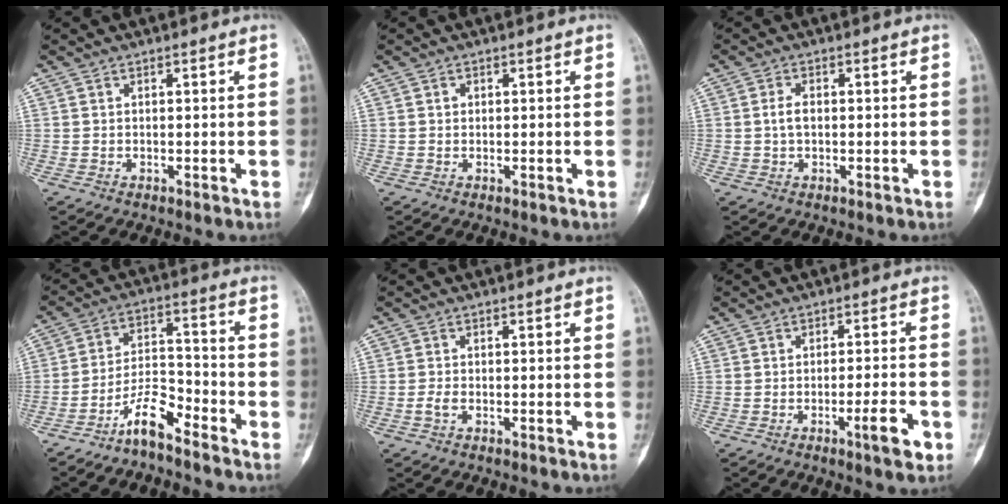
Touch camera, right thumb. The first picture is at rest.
{"total": 0.7, "force": [0.1, 0.7, 0.3], "torque": [0.000, 0.002, 0.001]}
{"total": 2.5, "force": [0.0, 1.4, 2.0], "torque": [-0.040, 0.006, -0.003]}
{"total": 7.8, "force": [-6.0, 2.2, 4.4], "torque": [-0.075, 0.063, -0.117]}
{"total": 1.5, "force": [-0.6, 0.7, 1.1], "torque": [-0.028, 0.002, -0.014]}
{"total": 5.8, "force": [-2.7, 0.9, 5.1], "torque": [-0.076, 0.010, -0.037]}